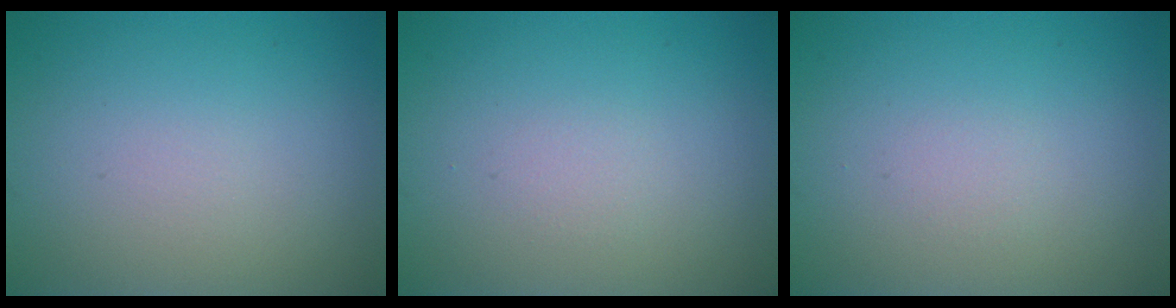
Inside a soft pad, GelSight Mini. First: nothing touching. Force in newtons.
{"total": 0.6, "press": 0.6, "slide": 0.1}
{"total": 0.5, "press": 0.5, "slide": 0.0}